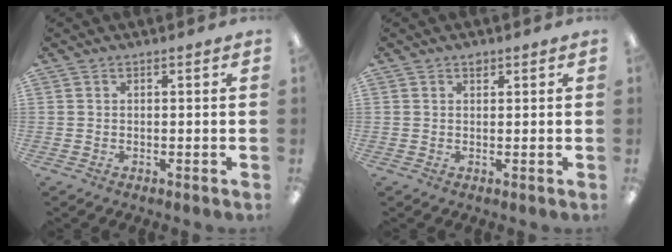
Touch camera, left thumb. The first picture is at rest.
{"total": 1.4, "force": [1.0, 0.8, 0.5], "torque": [-0.004, -0.003, 0.016]}